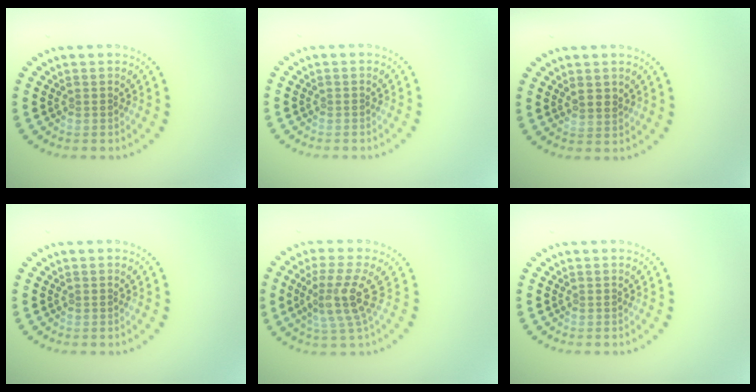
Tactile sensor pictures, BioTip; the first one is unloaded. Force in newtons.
{"total": 0.0}
{"total": 1.1, "press": 1.0, "slide": 0.5}
{"total": 0.0}
{"total": 4.0, "press": 2.9, "slide": 2.8}
{"total": 0.0}